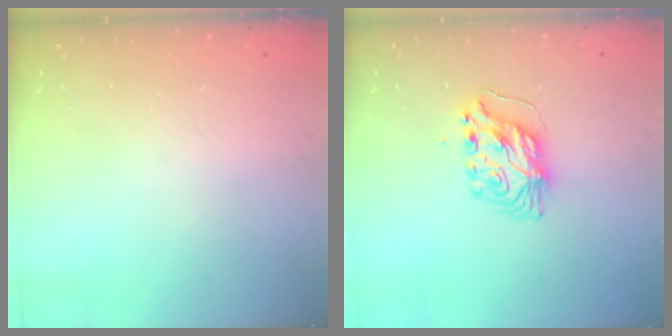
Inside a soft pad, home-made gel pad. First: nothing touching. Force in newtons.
{"total": 9.3, "press": 9.3, "slide": 0.9}